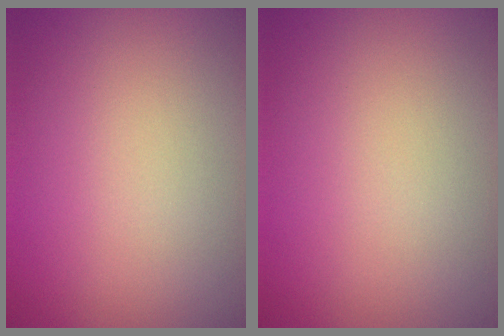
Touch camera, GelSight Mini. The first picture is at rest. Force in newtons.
{"total": 0.0}